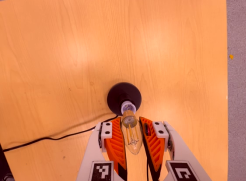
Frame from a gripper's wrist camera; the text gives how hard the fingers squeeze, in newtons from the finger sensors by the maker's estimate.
{"total": 20.9, "left": 22.7, "right": 19.2}